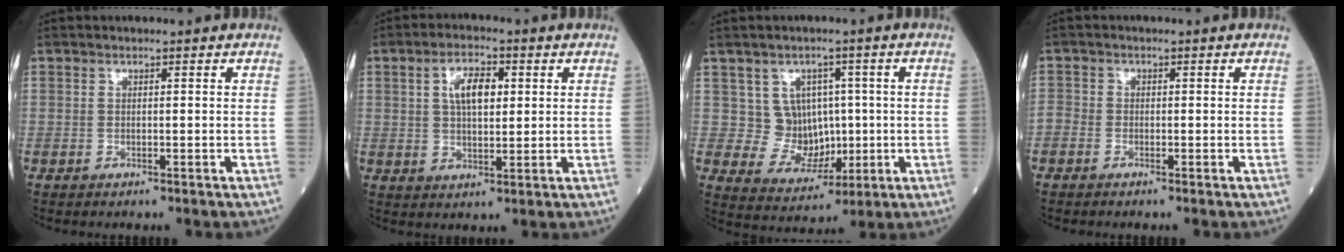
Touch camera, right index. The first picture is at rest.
{"total": 5.9, "force": [1.6, 2.5, 5.1], "torque": [-0.101, 0.010, 0.030]}
{"total": 6.7, "force": [0.8, 6.1, 2.6], "torque": [-0.038, 0.012, 0.029]}
{"total": 1.8, "force": [-1.5, 0.7, 0.8], "torque": [-0.019, -0.002, -0.032]}